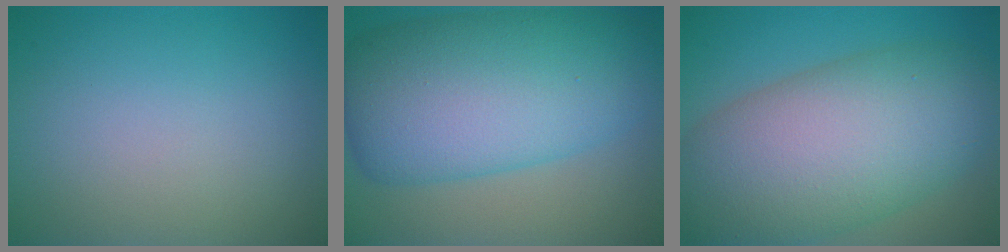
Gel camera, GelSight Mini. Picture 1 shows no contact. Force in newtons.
{"total": 12.6, "press": 12.6, "slide": 0.2}
{"total": 12.7, "press": 12.7, "slide": 0.8}